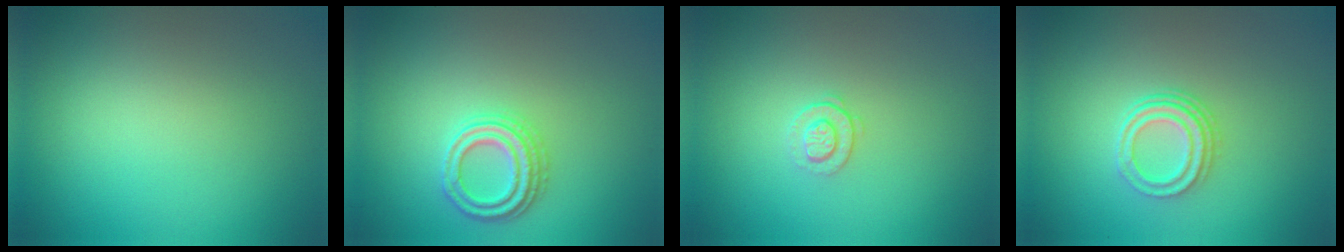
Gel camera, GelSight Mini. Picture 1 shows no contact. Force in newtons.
{"total": 2.7, "press": 2.6, "slide": 0.8}
{"total": 1.2, "press": 0.9, "slide": 0.8}
{"total": 3.0, "press": 2.2, "slide": 2.1}